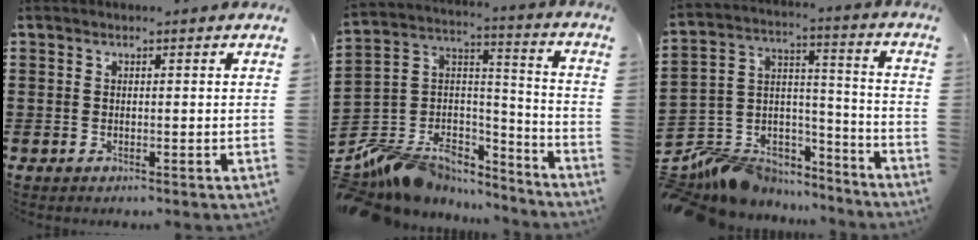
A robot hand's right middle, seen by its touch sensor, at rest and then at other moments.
{"total": 10.2, "force": [-8.5, 5.2, 2.5], "torque": [-0.084, 0.002, -0.165]}
{"total": 8.7, "force": [-7.8, 3.8, 0.5], "torque": [-0.026, -0.002, -0.147]}